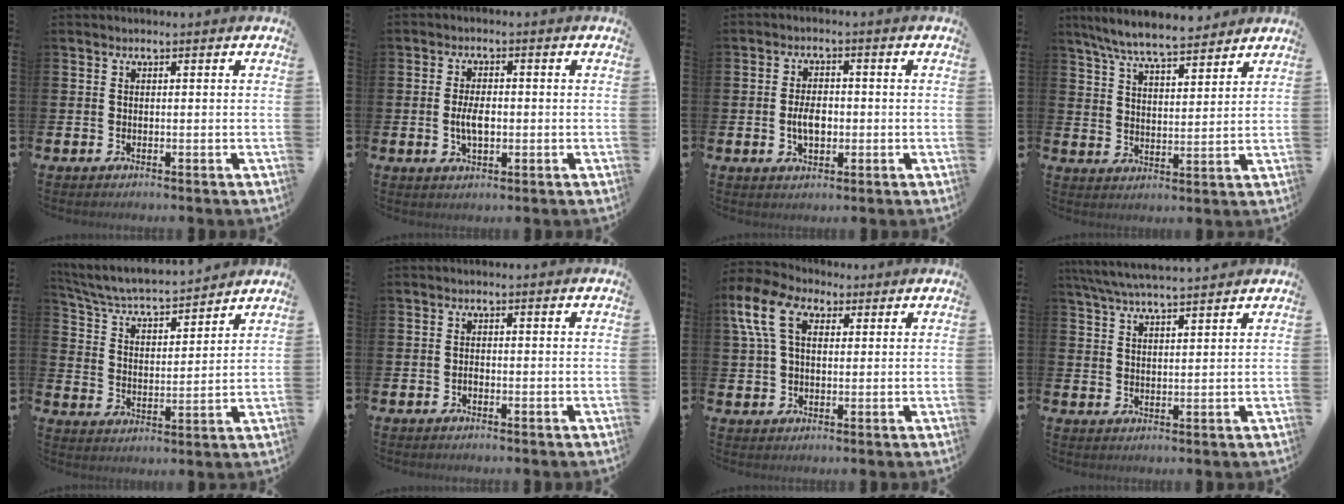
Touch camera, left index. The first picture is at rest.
{"total": 4.1, "force": [-0.3, 2.1, 3.5], "torque": [-0.055, 0.000, -0.008]}
{"total": 3.9, "force": [-0.4, 2.3, 3.1], "torque": [-0.040, -0.002, -0.013]}
{"total": 7.7, "force": [7.2, 0.9, 2.6], "torque": [-0.080, -0.029, 0.132]}
{"total": 5.7, "force": [5.4, 0.8, 1.7], "torque": [-0.063, -0.043, 0.089]}
{"total": 0.8, "force": [-0.4, 0.5, 0.5], "torque": [-0.016, 0.002, -0.008]}
{"total": 8.3, "force": [4.6, 5.1, 4.6], "torque": [-0.127, 0.007, 0.085]}
{"total": 5.4, "force": [5.1, 0.2, 1.8], "torque": [-0.056, -0.015, 0.094]}